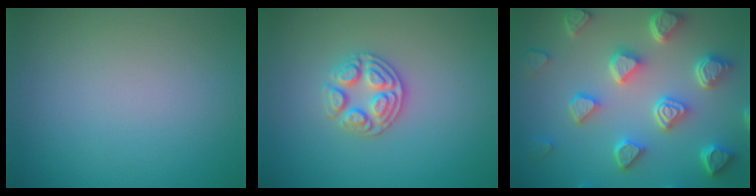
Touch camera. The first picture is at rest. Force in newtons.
{"total": 3.0, "press": 2.8, "slide": 1.1}
{"total": 7.4, "press": 5.9, "slide": 4.5}